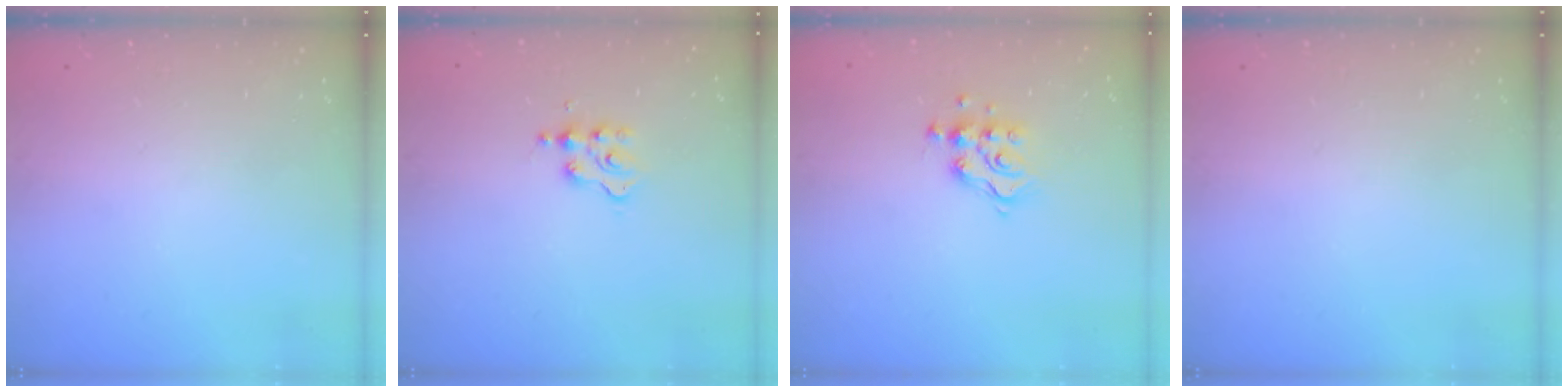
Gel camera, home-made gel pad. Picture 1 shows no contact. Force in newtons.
{"total": 2.9, "press": 2.9, "slide": 0.2}
{"total": 9.0, "press": 9.0, "slide": 0.3}
{"total": 0.0}